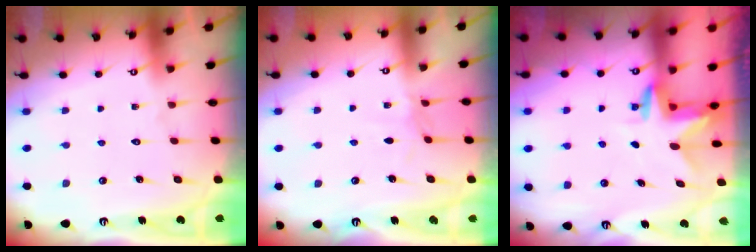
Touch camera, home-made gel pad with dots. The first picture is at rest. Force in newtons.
{"total": 1.5, "press": 1.5, "slide": 0.4}
{"total": 3.0, "press": 3.0, "slide": 0.2}